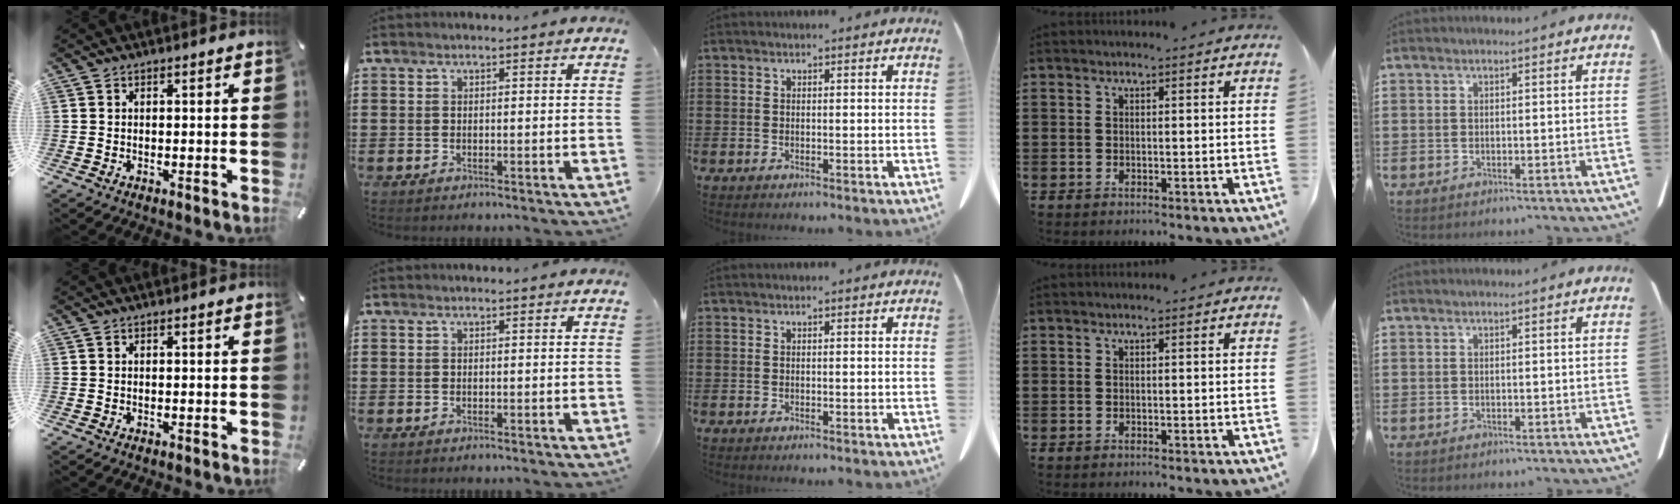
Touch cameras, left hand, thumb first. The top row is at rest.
{}